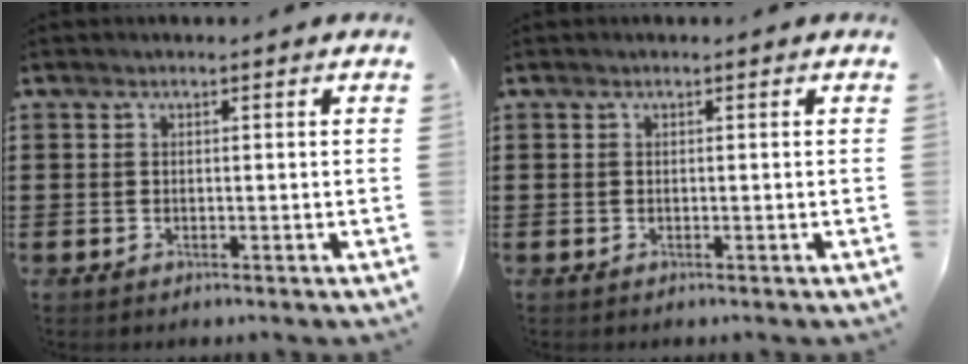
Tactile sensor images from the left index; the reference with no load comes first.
{"total": 0.0}